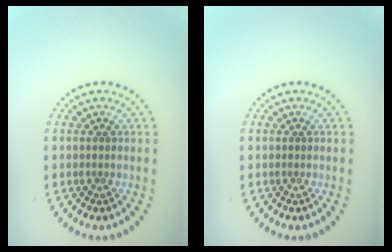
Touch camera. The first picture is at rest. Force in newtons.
{"total": 0.0}